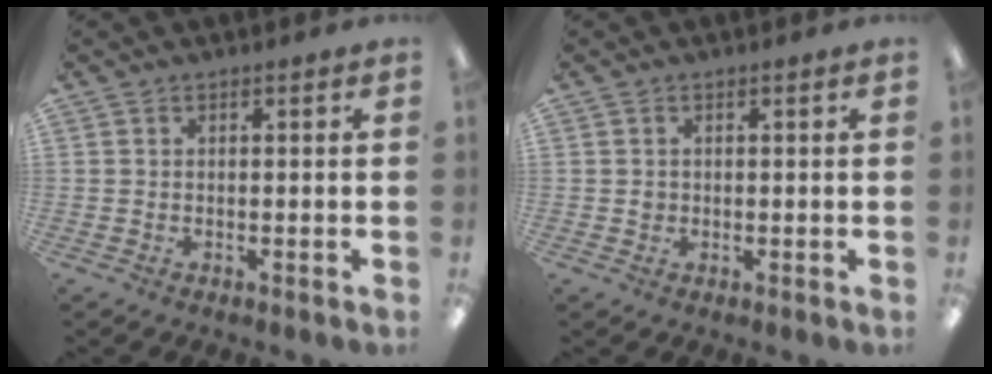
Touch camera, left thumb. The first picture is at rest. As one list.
[{"total": 1.0, "force": [0.1, 1.0, 0.3], "torque": [-0.007, 0.006, 0.000]}]